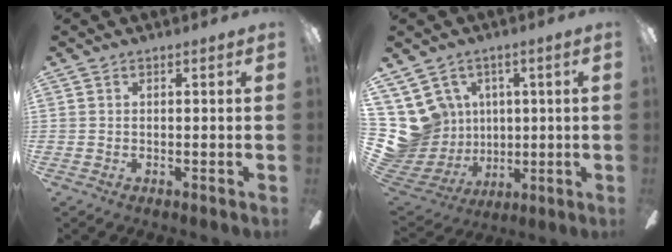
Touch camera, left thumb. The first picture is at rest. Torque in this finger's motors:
{"motor_torque": [0.38, -0.23, -0.85, -0.31, -0.04]}